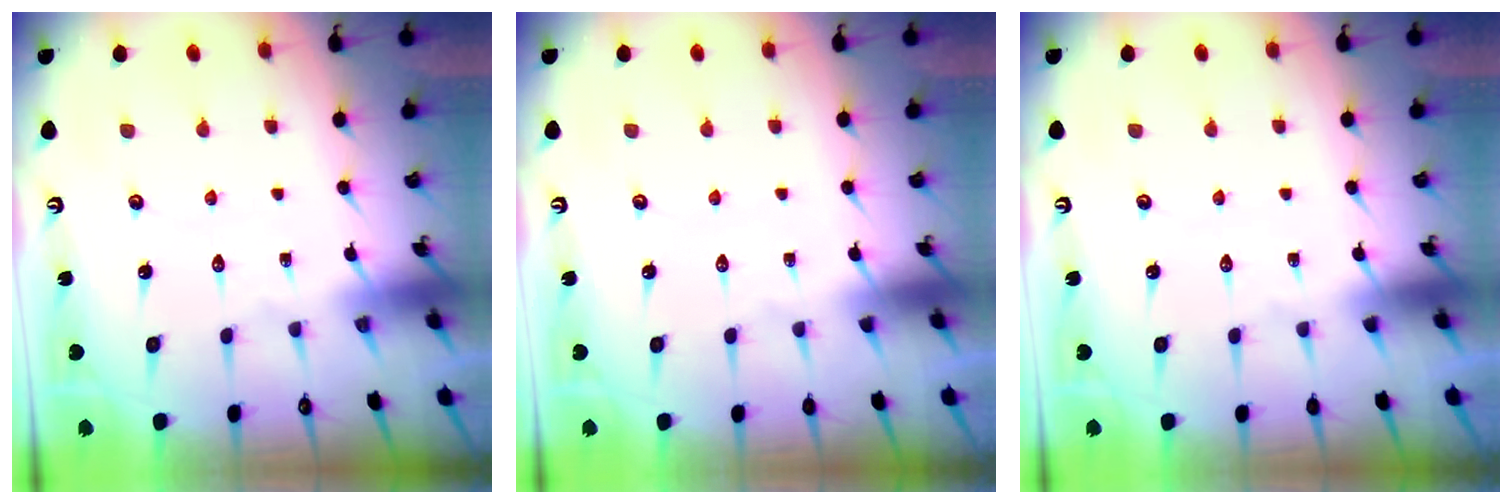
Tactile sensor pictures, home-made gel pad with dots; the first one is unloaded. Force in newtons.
{"total": 0.0}
{"total": 0.0}